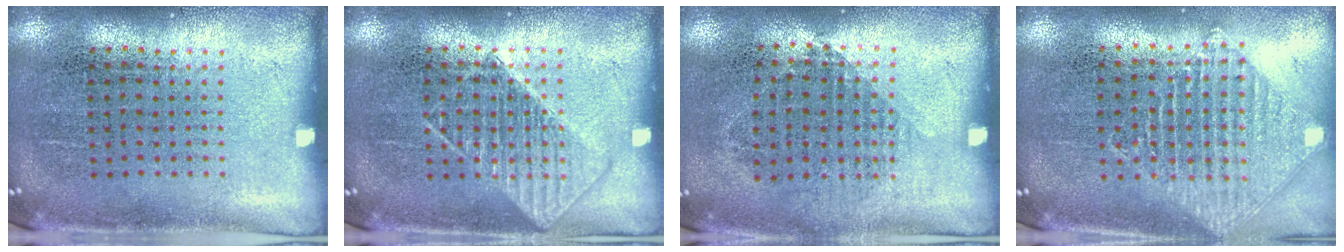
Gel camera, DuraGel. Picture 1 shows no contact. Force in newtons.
{"total": 2.0, "press": 2.0, "slide": 0.5}
{"total": 0.9, "press": 0.8, "slide": 0.3}
{"total": 1.2, "press": 1.2, "slide": 0.2}